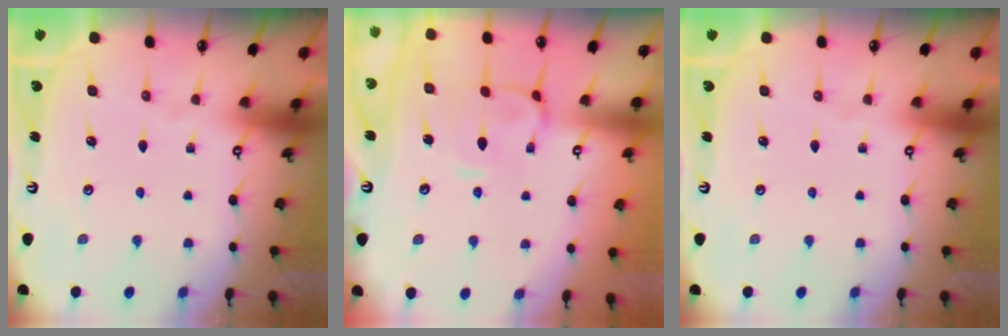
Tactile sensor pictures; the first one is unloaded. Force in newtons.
{"total": 0.8, "press": 0.4, "slide": 0.7}
{"total": 0.0}